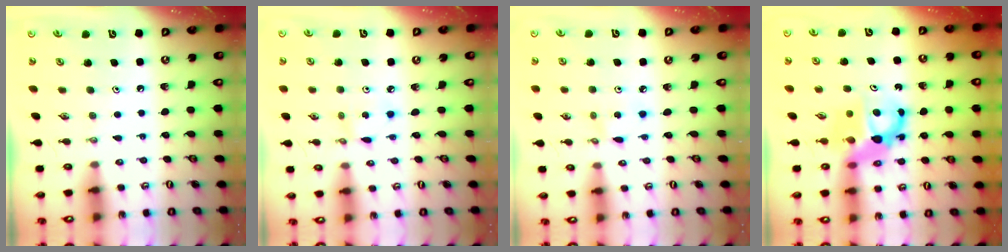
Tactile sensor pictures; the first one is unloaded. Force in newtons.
{"total": 2.4, "press": 2.4, "slide": 0.1}
{"total": 2.9, "press": 2.9, "slide": 0.3}
{"total": 7.8, "press": 7.7, "slide": 0.7}